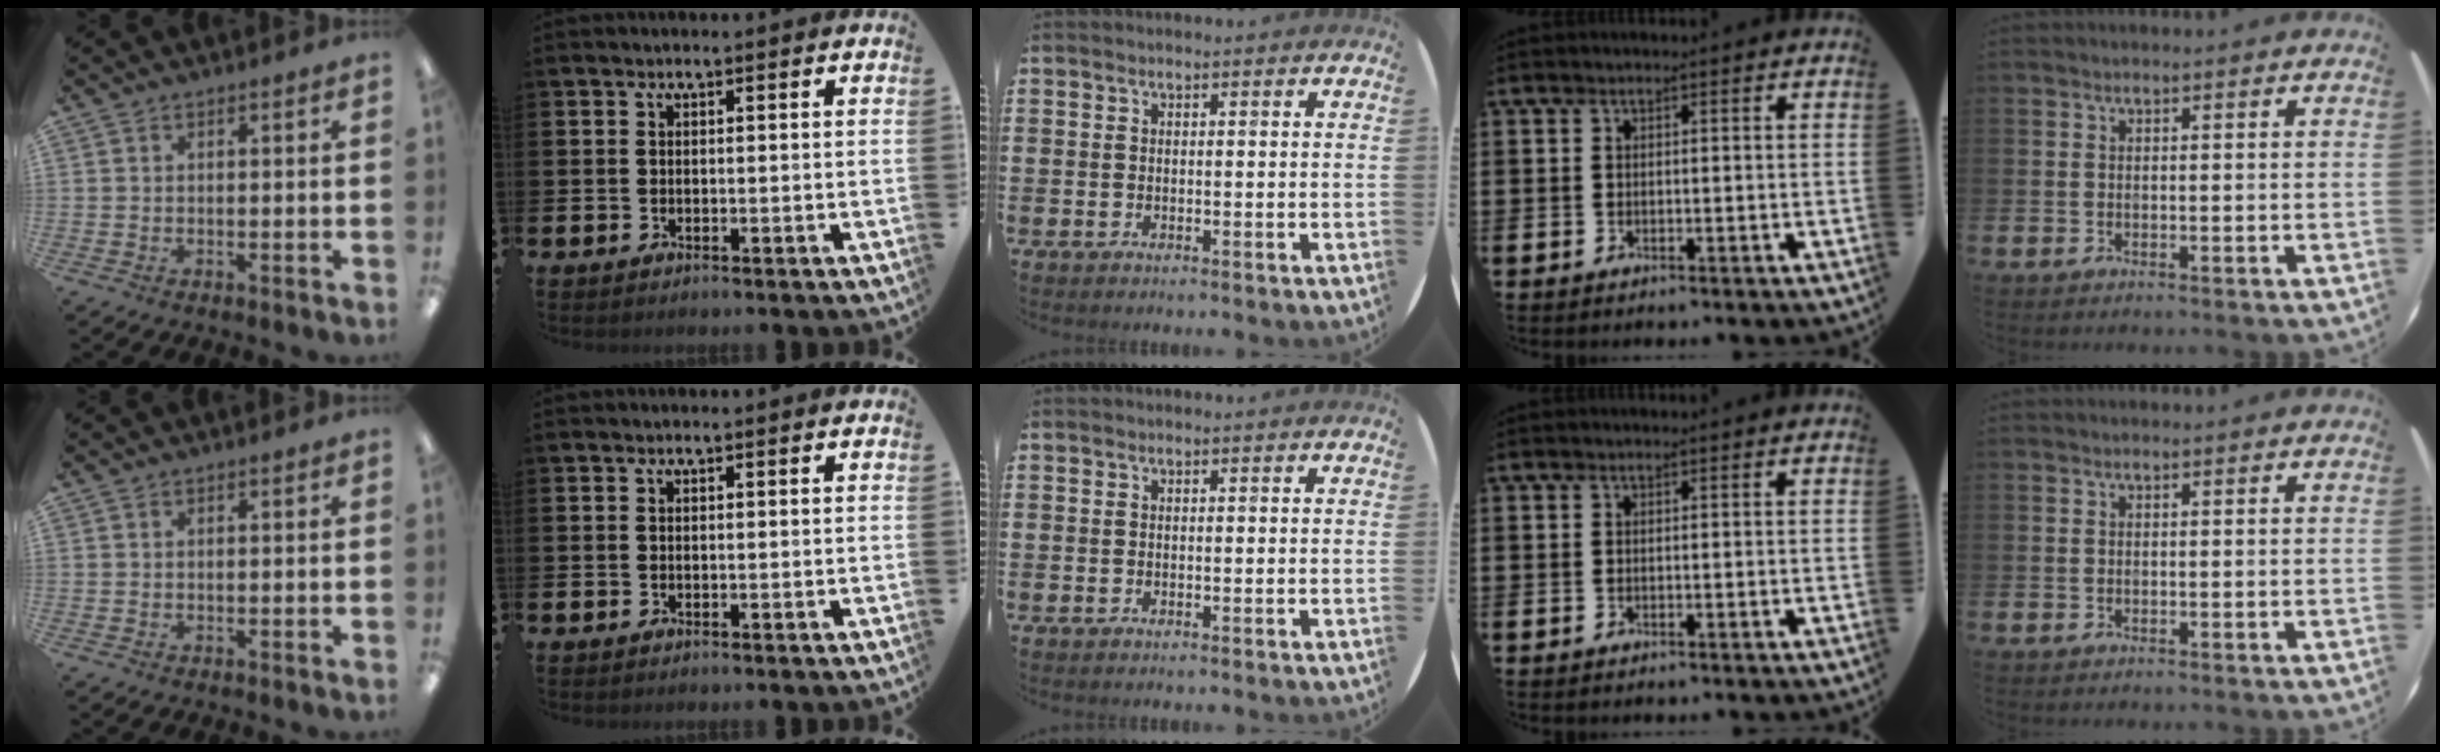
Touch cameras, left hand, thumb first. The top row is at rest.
{}